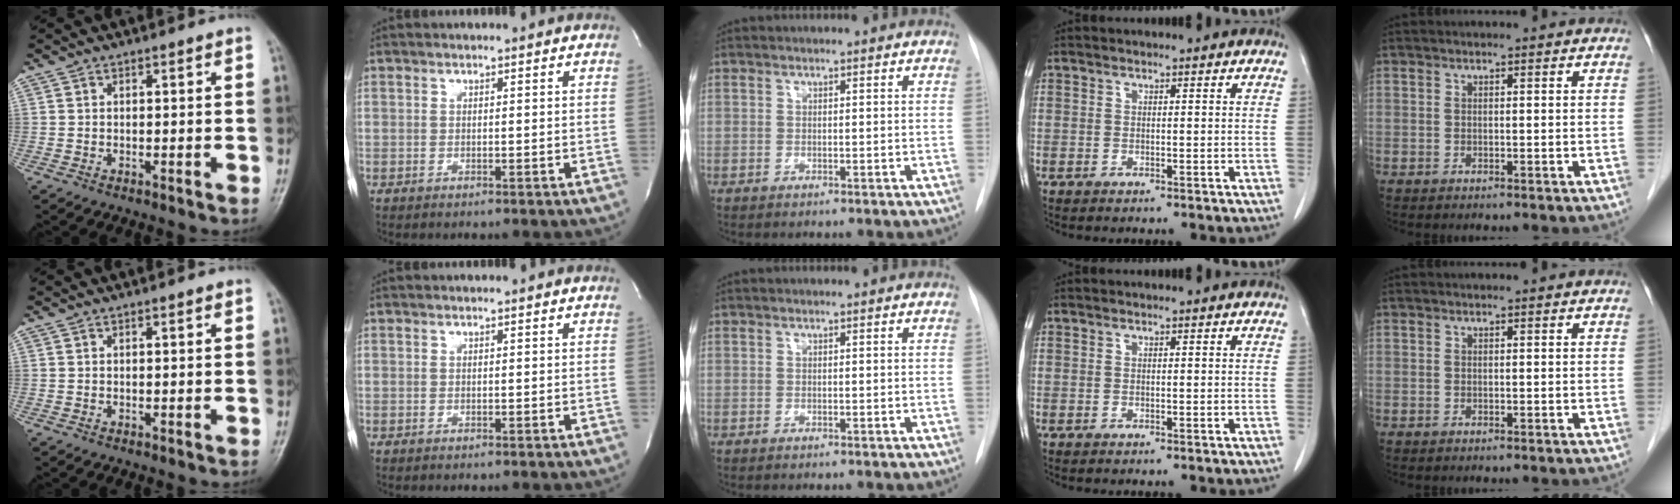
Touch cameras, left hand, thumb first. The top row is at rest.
{}